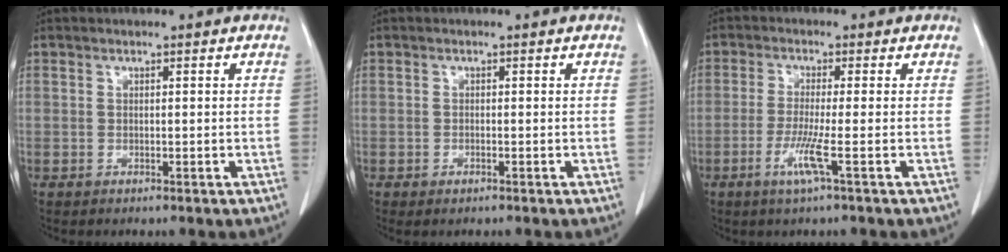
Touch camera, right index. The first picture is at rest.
{"total": 1.0, "force": [-0.7, 0.3, 0.7], "torque": [-0.011, -0.002, -0.006]}
{"total": 4.6, "force": [-1.8, -0.7, 4.2], "torque": [-0.089, -0.014, -0.041]}